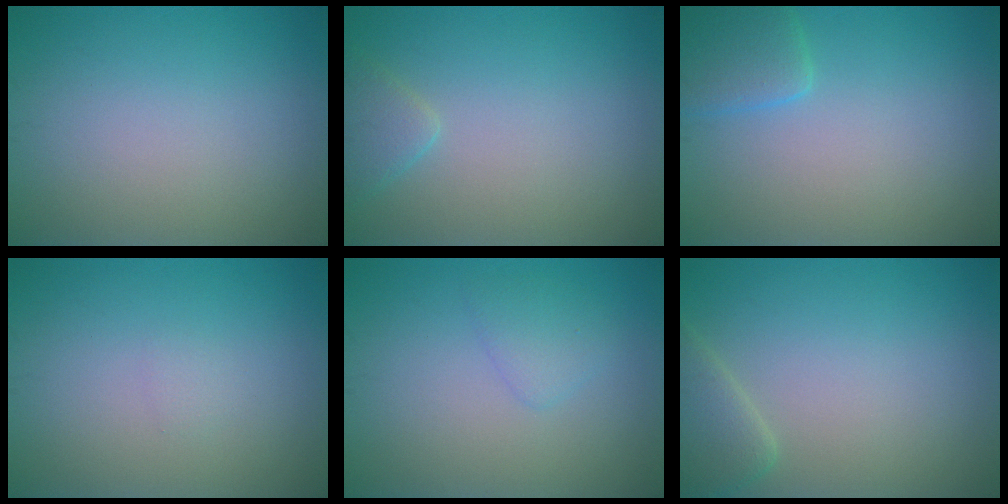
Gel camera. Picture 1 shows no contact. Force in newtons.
{"total": 1.7, "press": 1.7, "slide": 0.1}
{"total": 2.6, "press": 2.6, "slide": 0.2}
{"total": 0.5, "press": 0.5, "slide": 0.1}
{"total": 1.6, "press": 1.6, "slide": 0.1}
{"total": 2.6, "press": 2.5, "slide": 0.3}